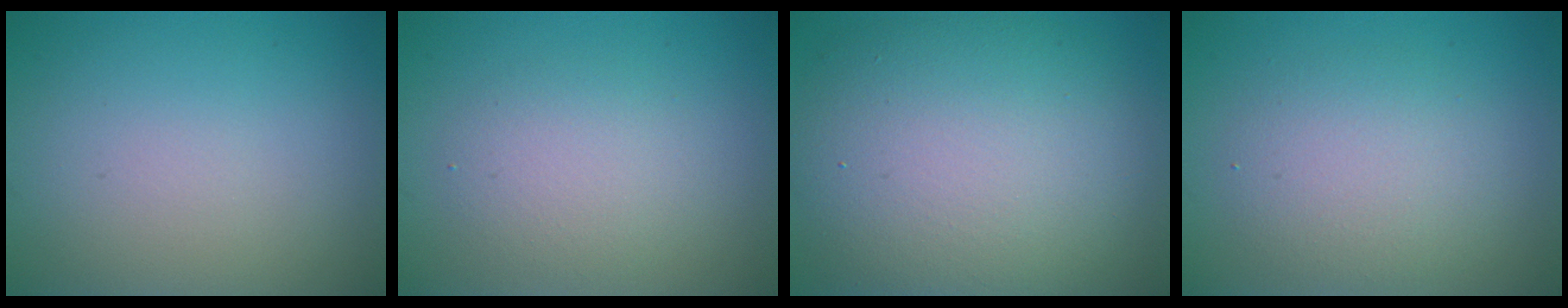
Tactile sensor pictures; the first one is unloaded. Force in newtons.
{"total": 2.9, "press": 2.9, "slide": 0.3}
{"total": 11.8, "press": 11.8, "slide": 0.9}
{"total": 3.6, "press": 3.6, "slide": 0.2}